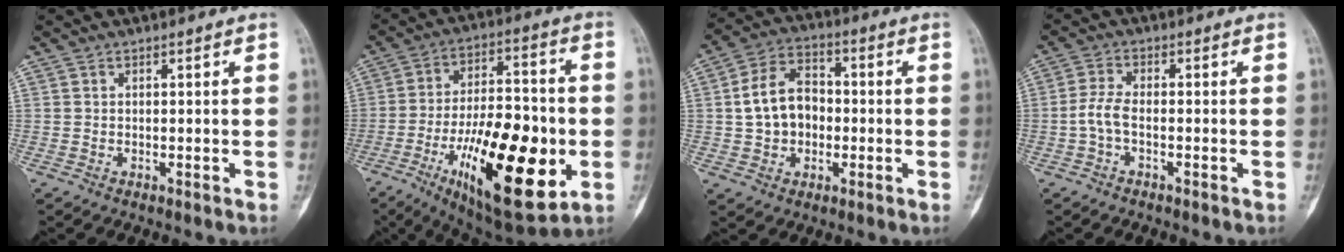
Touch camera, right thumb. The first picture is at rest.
{"total": 26.2, "force": [-7.5, 10.2, 23.0], "torque": [-0.370, 0.007, -0.104]}
{"total": 10.8, "force": [-0.4, 8.1, 7.1], "torque": [-0.104, 0.025, -0.014]}
{"total": 3.6, "force": [-1.1, 1.4, 3.1], "torque": [-0.074, 0.007, -0.028]}